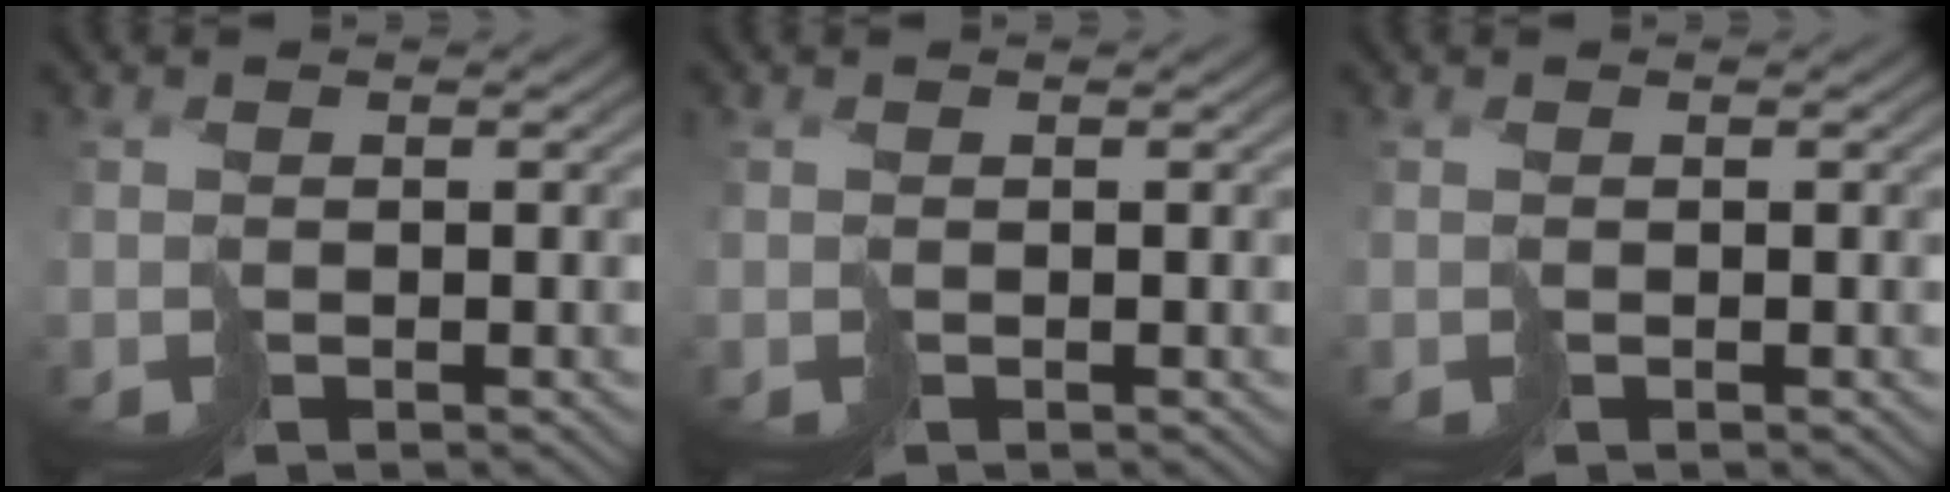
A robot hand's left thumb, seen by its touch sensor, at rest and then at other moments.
{"total": 0.0}
{"total": 0.0}